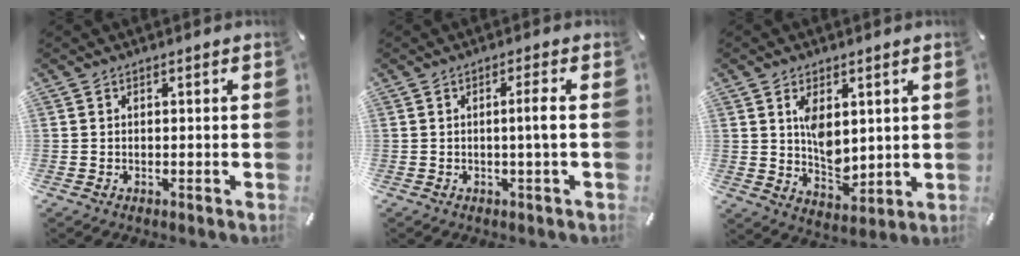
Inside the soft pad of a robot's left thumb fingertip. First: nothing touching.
{"total": 4.4, "force": [0.0, 0.1, 4.4], "torque": [-0.081, -0.005, -0.003]}
{"total": 7.8, "force": [2.5, 5.3, 5.1], "torque": [-0.076, -0.018, 0.043]}